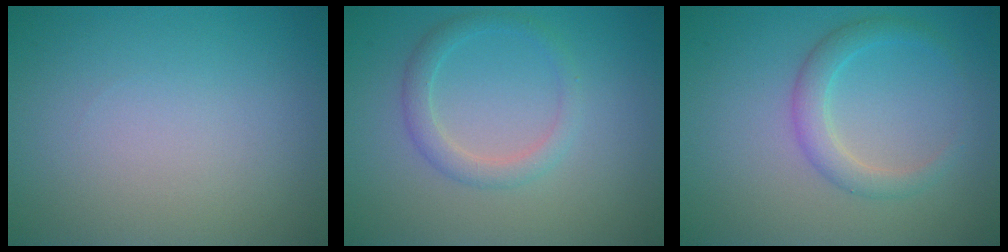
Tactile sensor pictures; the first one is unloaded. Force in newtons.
{"total": 2.2, "press": 2.2, "slide": 0.2}
{"total": 2.5, "press": 2.5, "slide": 0.1}